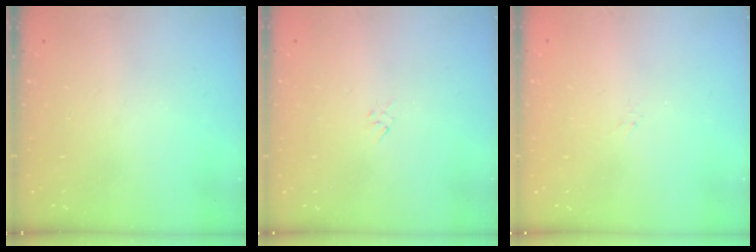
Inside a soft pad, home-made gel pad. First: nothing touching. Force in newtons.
{"total": 2.3, "press": 2.2, "slide": 0.6}
{"total": 1.5, "press": 1.4, "slide": 0.3}